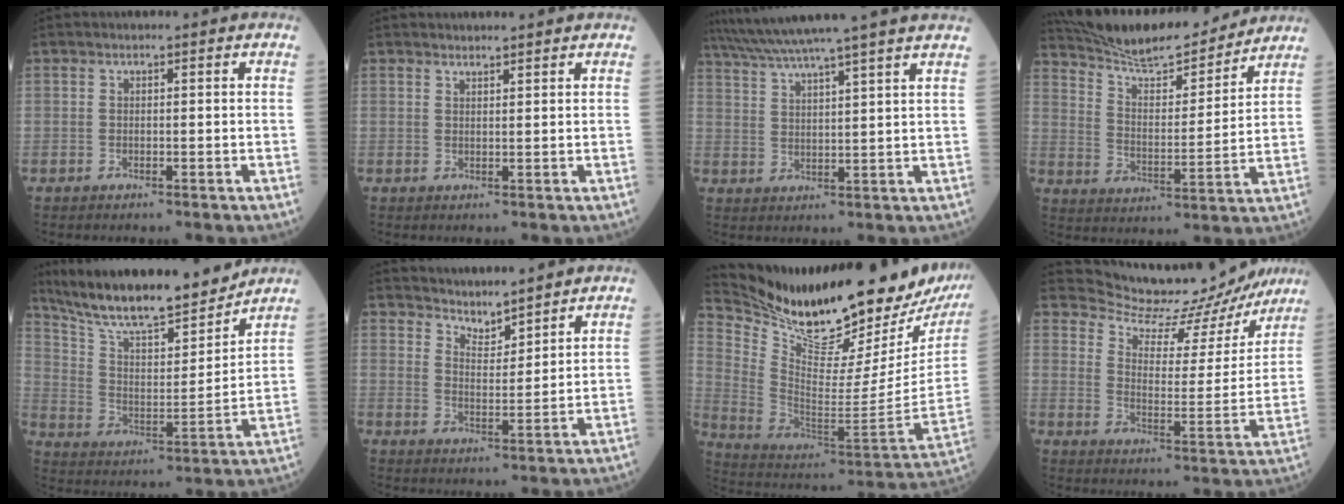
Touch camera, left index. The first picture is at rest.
{"total": 3.3, "force": [3.2, 0.2, 0.7], "torque": [-0.013, 0.014, 0.042]}
{"total": 15.8, "force": [13.7, -2.0, 7.5], "torque": [-0.135, 0.006, 0.196]}
{"total": 17.6, "force": [16.5, 2.2, 5.9], "torque": [-0.107, -0.001, 0.259]}
{"total": 19.0, "force": [16.8, 2.2, 8.6], "torque": [-0.157, -0.003, 0.282]}
{"total": 5.9, "force": [5.8, 0.9, 0.7], "torque": [-0.022, 0.011, 0.103]}
{"total": 30.5, "force": [26.2, 4.1, 15.1], "torque": [-0.270, -0.094, 0.387]}
{"total": 17.2, "force": [16.5, 3.8, 2.6], "torque": [-0.033, -0.027, 0.209]}